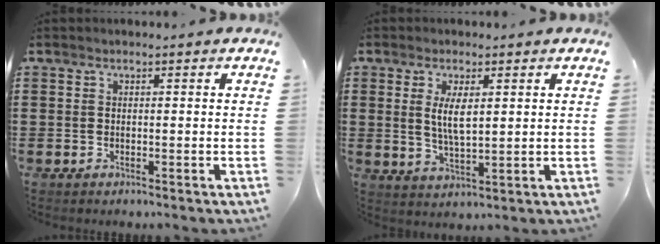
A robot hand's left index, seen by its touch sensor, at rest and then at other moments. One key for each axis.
{"total": 4.8, "fx": 1.2, "fy": 1.7, "fz": 4.4, "tx": -0.081, "ty": 0.002, "tz": 0.019}